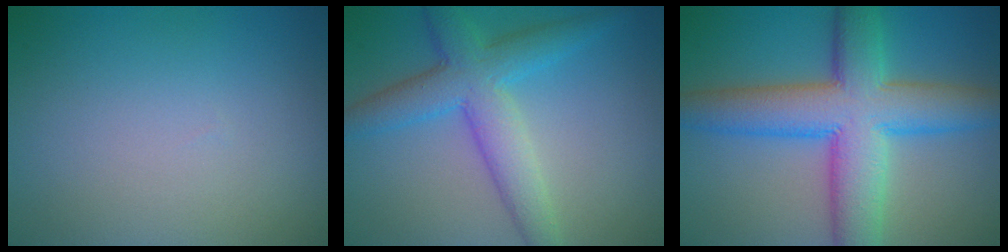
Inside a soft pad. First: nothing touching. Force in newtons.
{"total": 5.6, "press": 5.6, "slide": 0.2}
{"total": 9.9, "press": 9.9, "slide": 0.3}